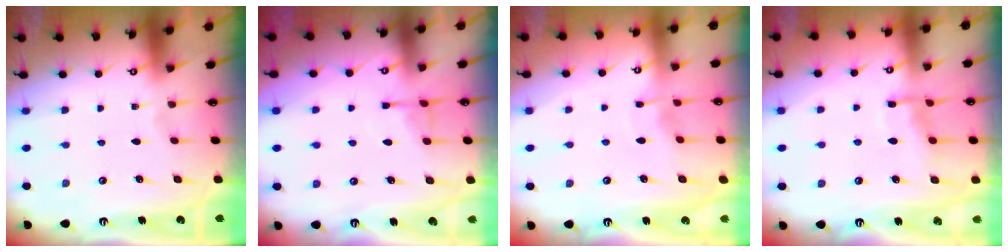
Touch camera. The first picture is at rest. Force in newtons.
{"total": 5.1, "press": 5.1, "slide": 0.9}
{"total": 3.6, "press": 3.6, "slide": 0.5}
{"total": 7.7, "press": 7.7, "slide": 0.7}